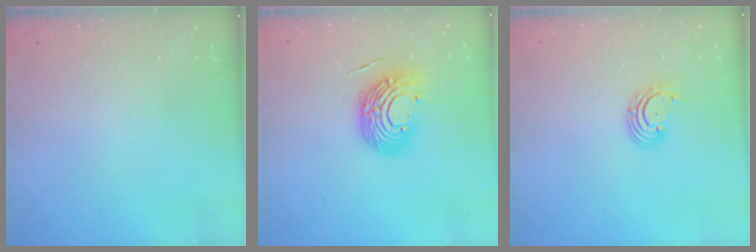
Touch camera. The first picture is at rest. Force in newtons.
{"total": 12.9, "press": 12.7, "slide": 2.1}
{"total": 2.9, "press": 2.9, "slide": 0.1}